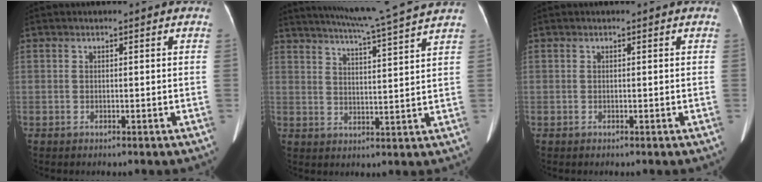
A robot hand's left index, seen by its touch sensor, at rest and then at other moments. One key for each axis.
{"total": 13.8, "fx": 12.3, "fy": -2.0, "fz": 5.9, "tx": -0.109, "ty": -0.013, "tz": 0.168}
{"total": 0.0}